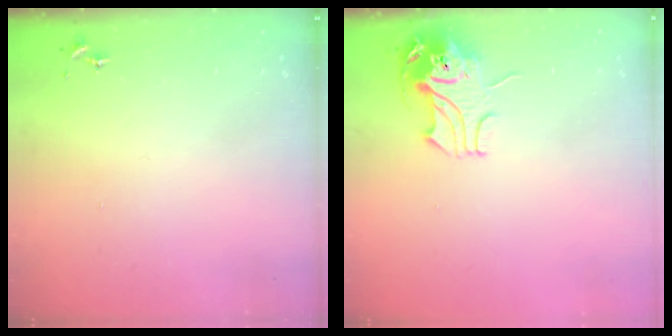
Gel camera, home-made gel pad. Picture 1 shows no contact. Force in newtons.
{"total": 11.0, "press": 10.9, "slide": 1.5}